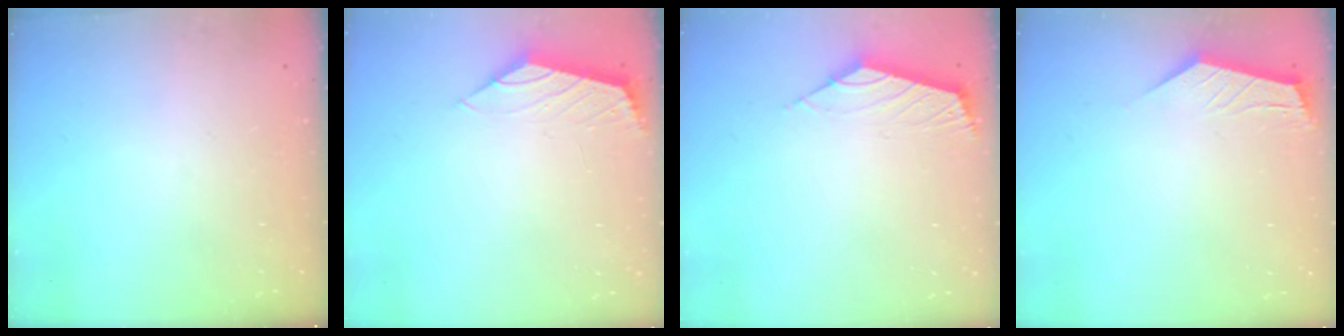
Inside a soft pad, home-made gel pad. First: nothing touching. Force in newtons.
{"total": 0.9, "press": 0.9, "slide": 0.3}
{"total": 2.5, "press": 2.4, "slide": 0.7}
{"total": 1.7, "press": 1.7, "slide": 0.1}